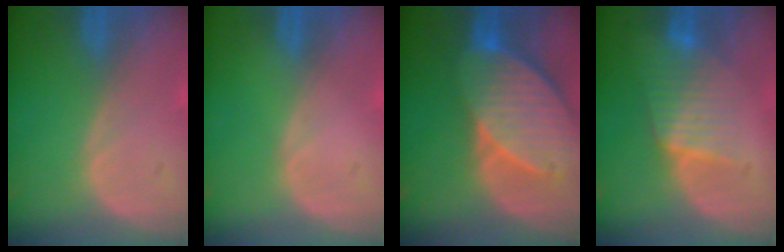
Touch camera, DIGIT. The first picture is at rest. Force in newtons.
{"total": 0.0}
{"total": 10.6, "press": 9.3, "slide": 5.0}
{"total": 6.4, "press": 6.1, "slide": 2.1}